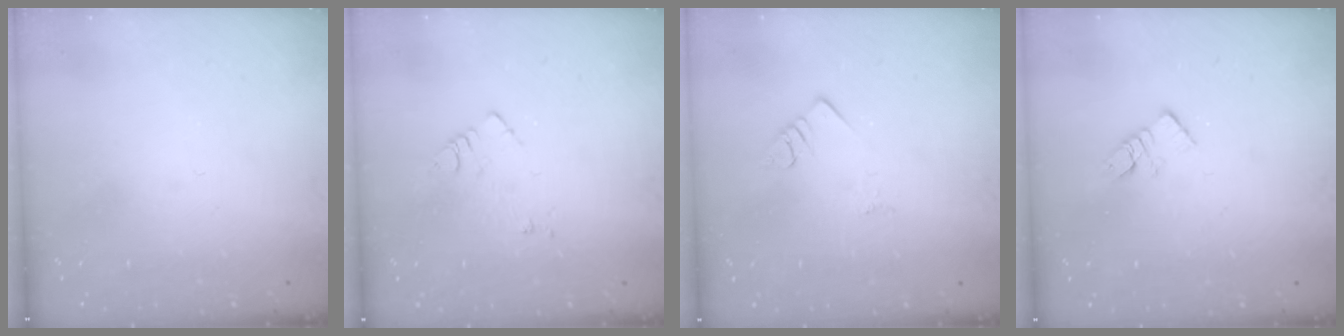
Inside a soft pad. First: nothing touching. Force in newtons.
{"total": 6.2, "press": 6.2, "slide": 0.8}
{"total": 2.8, "press": 2.8, "slide": 0.4}
{"total": 5.7, "press": 5.7, "slide": 0.2}